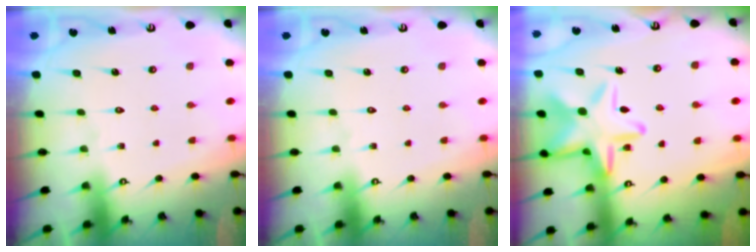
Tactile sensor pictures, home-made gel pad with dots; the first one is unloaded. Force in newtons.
{"total": 0.0}
{"total": 17.7, "press": 17.7, "slide": 1.0}